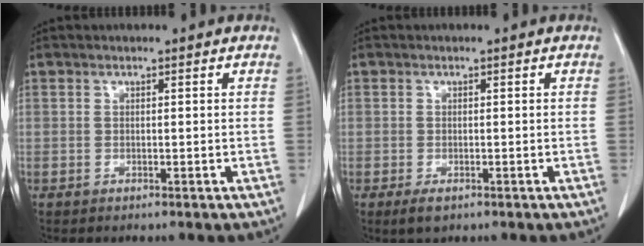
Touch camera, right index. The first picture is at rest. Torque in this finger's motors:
{"motor_torque": [-0.55, -0.18, -0.34, -0.13]}